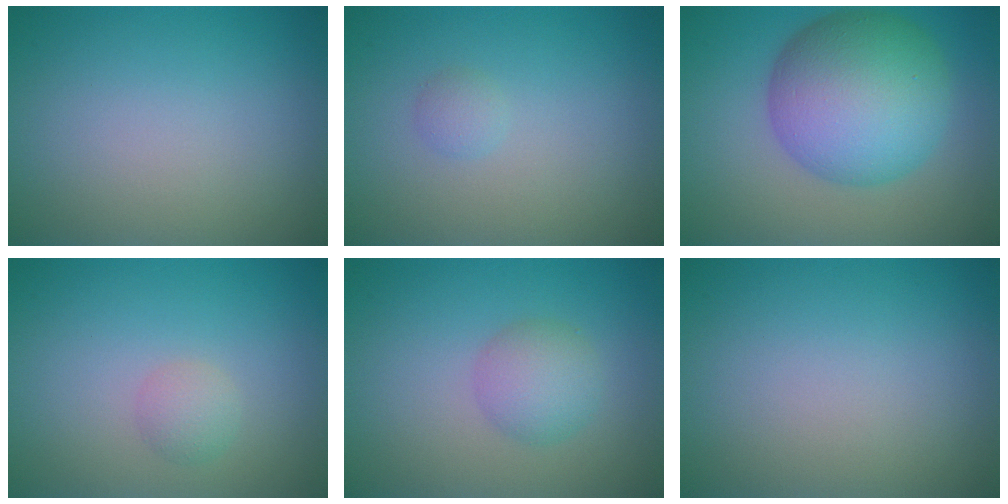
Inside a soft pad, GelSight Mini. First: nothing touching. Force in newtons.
{"total": 0.9, "press": 0.9, "slide": 0.0}
{"total": 10.7, "press": 10.7, "slide": 0.2}
{"total": 1.4, "press": 1.4, "slide": 0.0}
{"total": 2.8, "press": 2.8, "slide": 0.0}
{"total": 0.0}